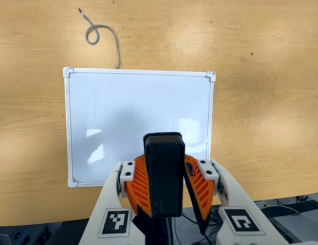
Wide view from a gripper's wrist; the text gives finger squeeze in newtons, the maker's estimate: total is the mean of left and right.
{"total": 7.9, "left": 8.3, "right": 7.6}